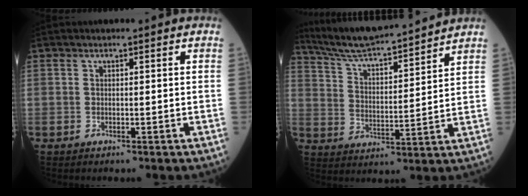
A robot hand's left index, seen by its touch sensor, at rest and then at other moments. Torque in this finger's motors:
{"motor_torque": [-0.06, -0.70, 0.18, 0.12]}